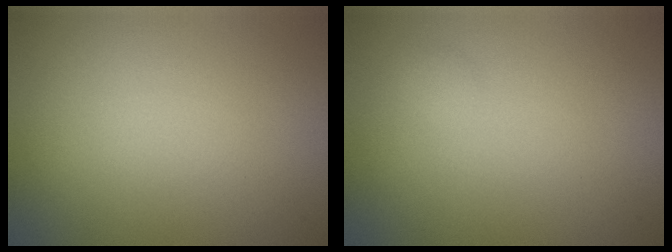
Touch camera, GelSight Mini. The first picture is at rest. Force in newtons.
{"total": 0.6, "press": 0.6, "slide": 0.0}